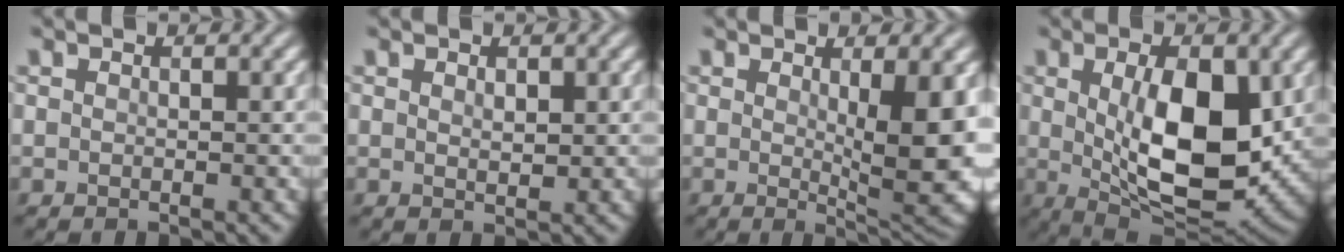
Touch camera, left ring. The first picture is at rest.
{"total": 1.2, "force": [0.6, 0.6, 0.9], "torque": [-0.015, -0.002, 0.012]}
{"total": 7.7, "force": [0.7, 1.9, 7.4], "torque": [-0.098, -0.016, 0.020]}
{"total": 10.8, "force": [0.9, 4.7, 9.7], "torque": [-0.155, -0.010, 0.027]}